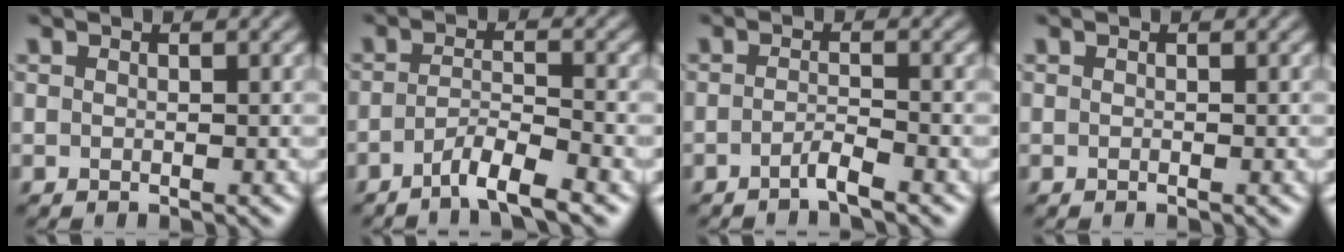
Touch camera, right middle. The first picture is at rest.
{"total": 3.7, "force": [-2.5, 0.5, 2.7], "torque": [-0.045, 0.000, -0.056]}
{"total": 1.7, "force": [-1.1, 0.2, 1.3], "torque": [-0.021, 0.003, -0.029]}
{"total": 0.0}